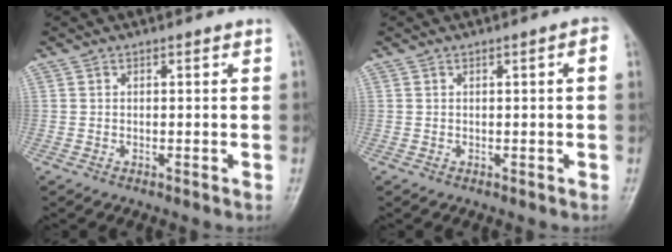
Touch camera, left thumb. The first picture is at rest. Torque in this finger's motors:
{"motor_torque": [-0.12, -0.10, -0.12, -0.02, 0.03]}